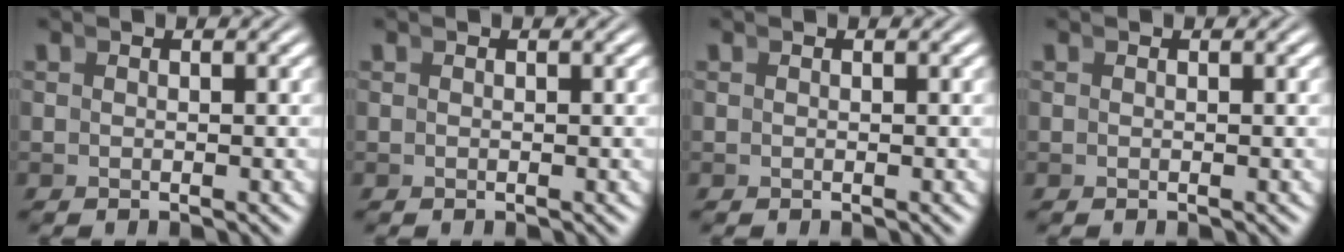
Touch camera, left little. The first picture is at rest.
{"total": 0.0}
{"total": 0.0}
{"total": 0.0}